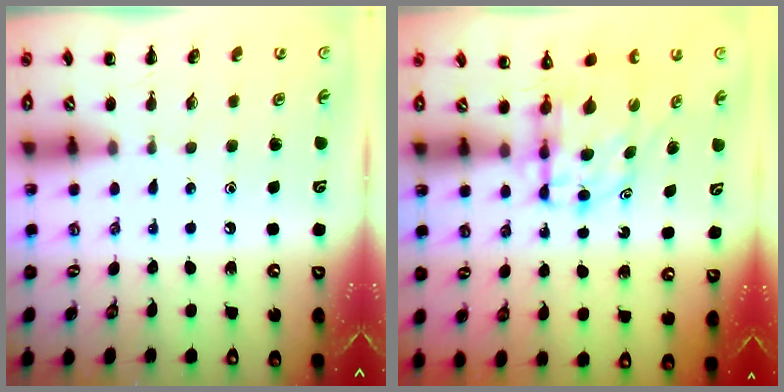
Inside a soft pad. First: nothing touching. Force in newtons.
{"total": 6.7, "press": 6.6, "slide": 0.9}